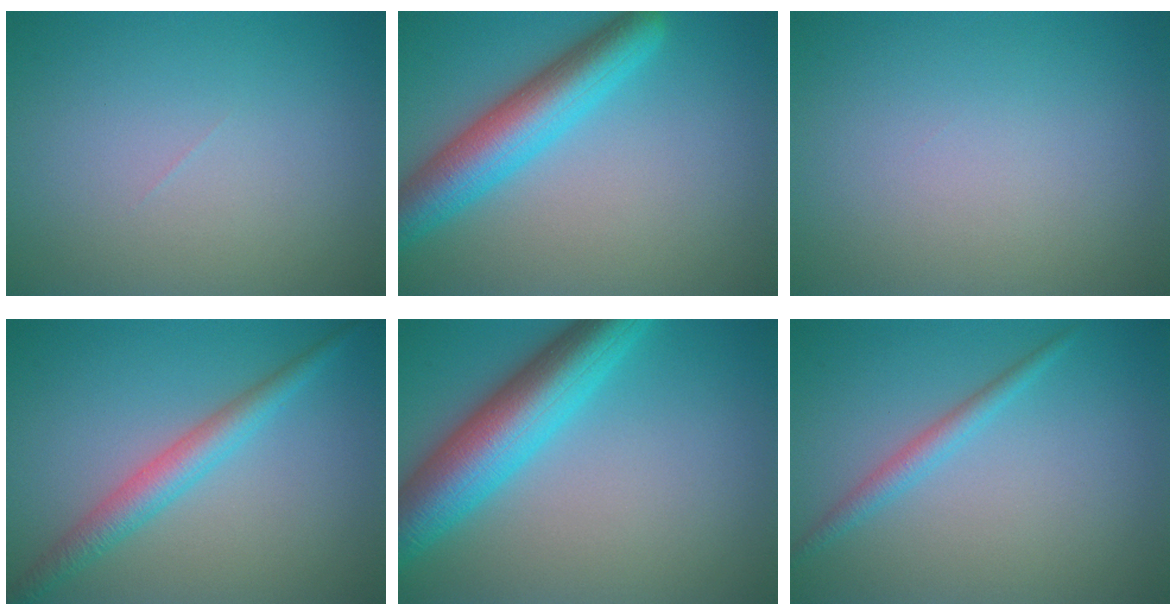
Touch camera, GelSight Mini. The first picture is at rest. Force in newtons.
{"total": 6.5, "press": 6.5, "slide": 0.3}
{"total": 0.0}
{"total": 3.3, "press": 3.3, "slide": 0.1}
{"total": 8.4, "press": 8.4, "slide": 0.2}
{"total": 1.8, "press": 1.8, "slide": 0.1}